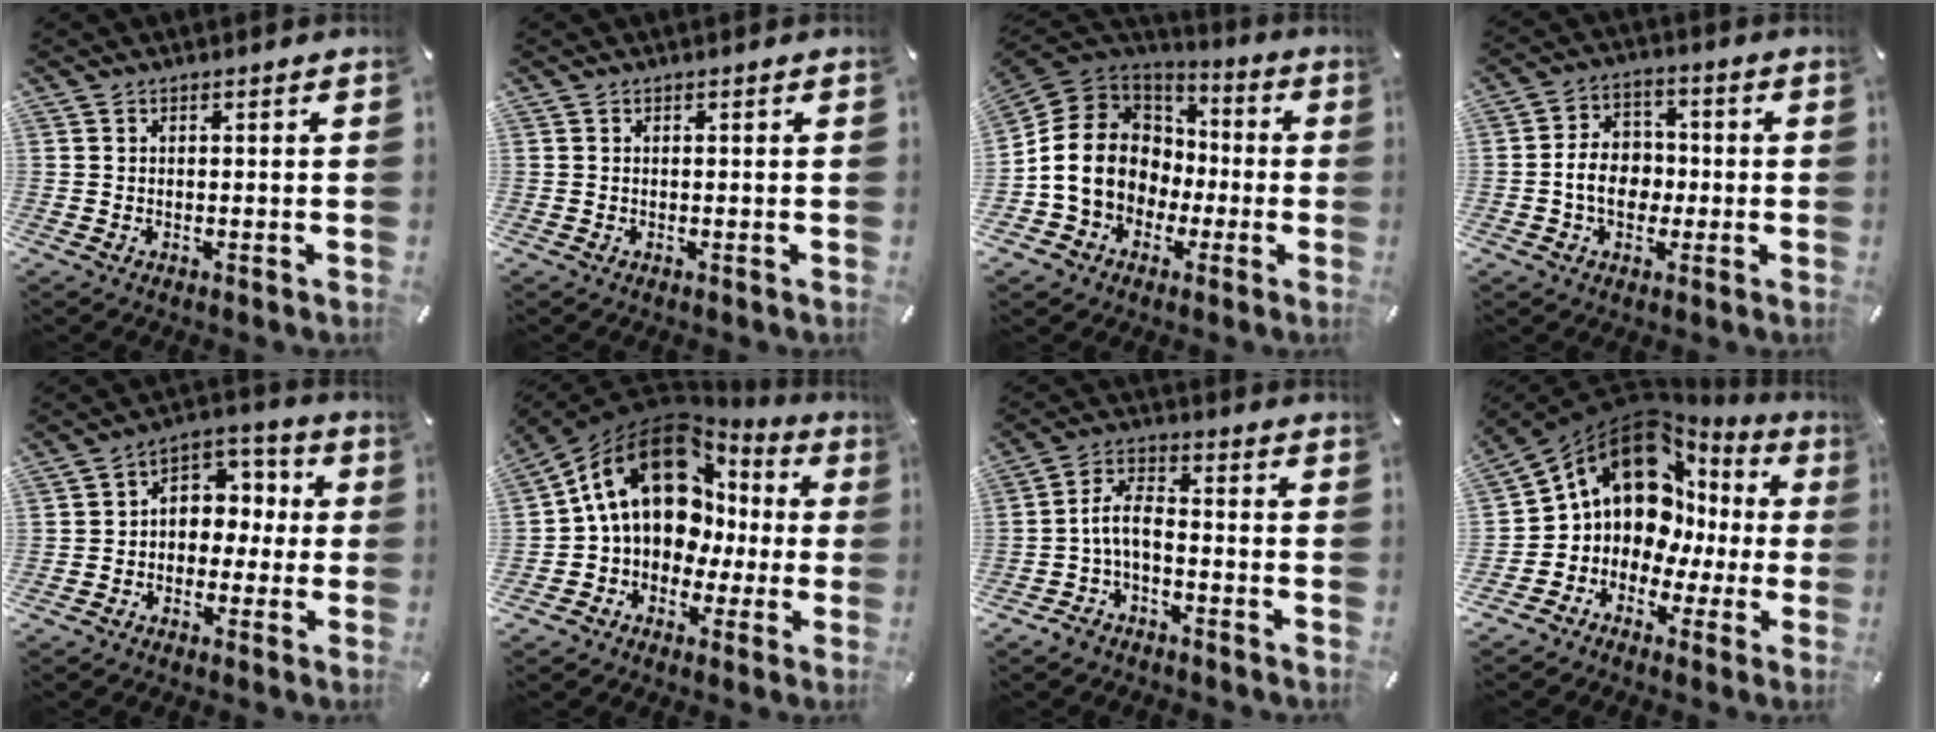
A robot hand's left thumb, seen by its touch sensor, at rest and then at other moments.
{"total": 0.0}
{"total": 15.3, "force": [-2.3, 13.5, 6.8], "torque": [-0.165, 0.014, -0.037]}
{"total": 8.6, "force": [-1.5, 6.9, 5.0], "torque": [-0.091, 0.016, -0.027]}
{"total": 6.7, "force": [-0.8, 6.3, 2.4], "torque": [-0.035, 0.009, -0.017]}
{"total": 18.7, "force": [4.6, 14.0, 11.5], "torque": [-0.196, -0.016, 0.085]}
{"total": 6.9, "force": [-2.2, 4.0, 5.2], "torque": [-0.116, 0.007, -0.047]}
{"total": 14.8, "force": [4.6, 11.8, 7.7], "torque": [-0.140, -0.046, 0.082]}